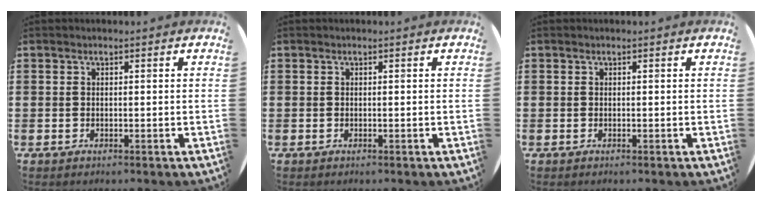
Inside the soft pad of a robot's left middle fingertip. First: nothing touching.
{"total": 0.0}
{"total": 0.0}